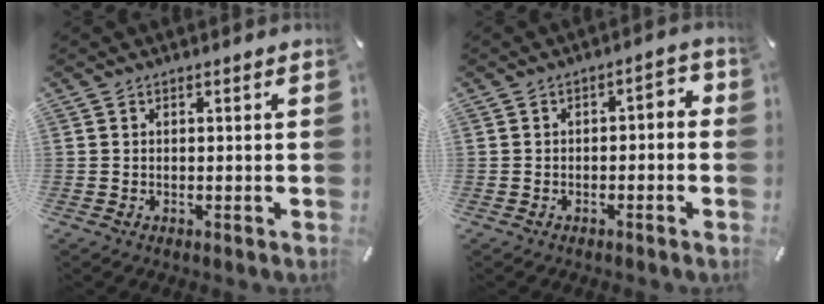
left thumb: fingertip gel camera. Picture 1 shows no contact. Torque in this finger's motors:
{"motor_torque": [-0.17, 0.21, 0.18, 0.21, 0.03]}